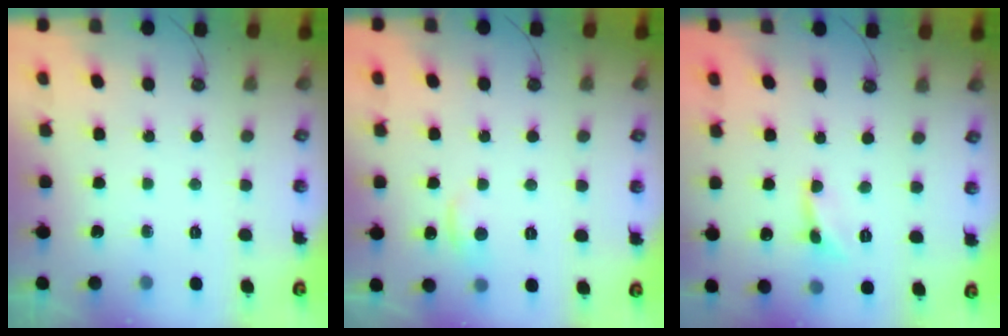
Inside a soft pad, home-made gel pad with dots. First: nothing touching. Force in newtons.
{"total": 1.2, "press": 0.7, "slide": 0.9}
{"total": 0.0}